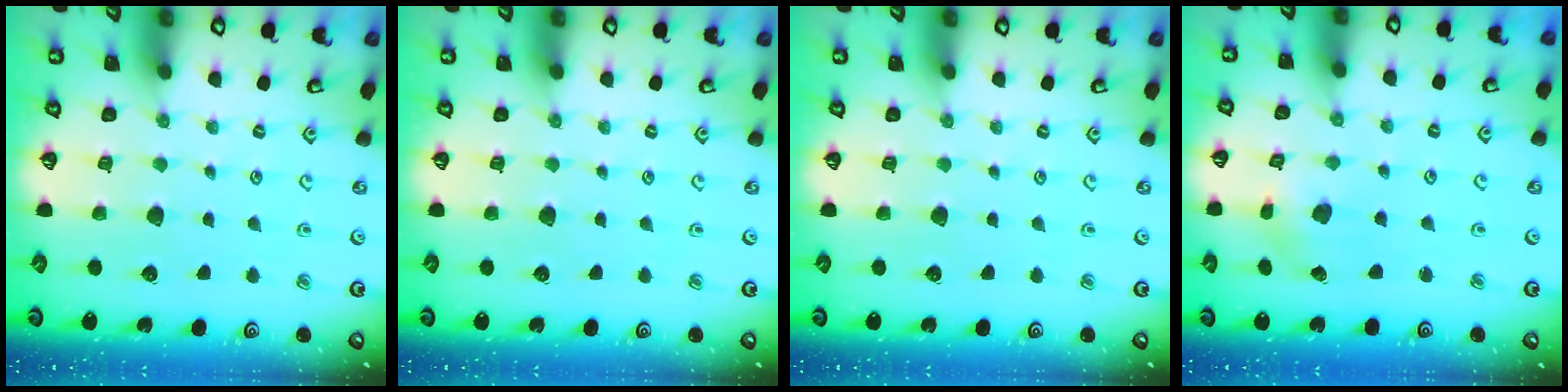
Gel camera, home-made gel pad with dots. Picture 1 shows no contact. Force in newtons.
{"total": 0.0}
{"total": 0.0}
{"total": 2.2, "press": 2.2, "slide": 0.1}